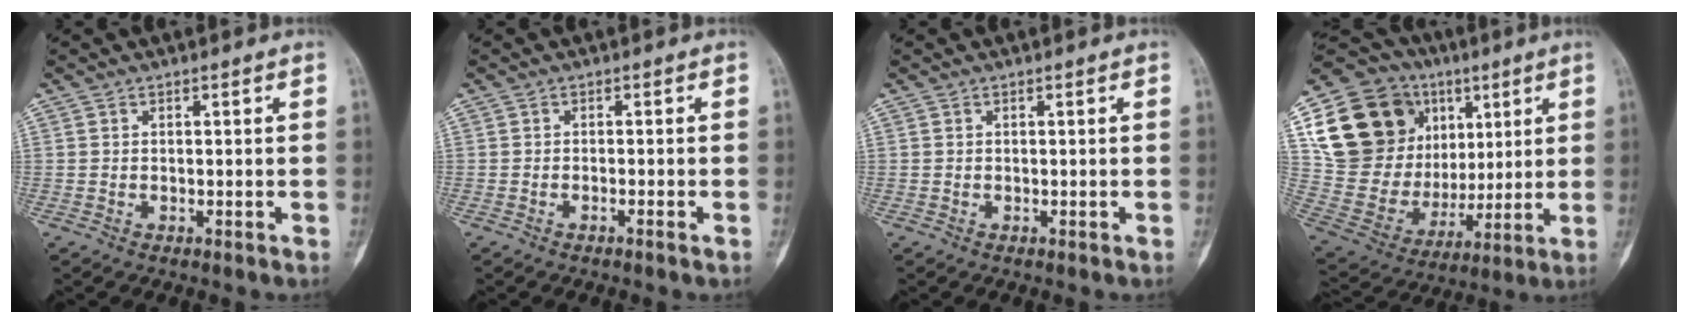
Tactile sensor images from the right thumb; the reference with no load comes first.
{"total": 0.9, "force": [-0.6, -0.1, 0.7], "torque": [-0.017, 0.004, -0.009]}
{"total": 0.0}
{"total": 26.9, "force": [9.8, 20.2, 14.8], "torque": [-0.243, 0.021, 0.193]}